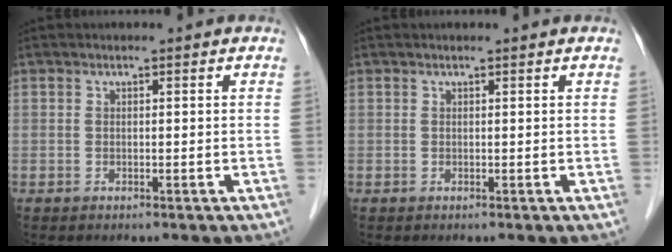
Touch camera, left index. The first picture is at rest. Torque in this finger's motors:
{"motor_torque": [0.17, -0.19, 0.02, 0.01]}